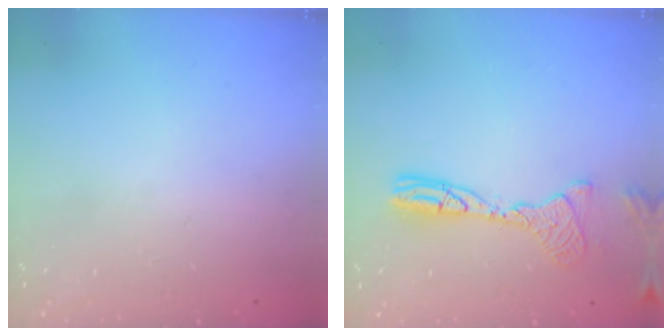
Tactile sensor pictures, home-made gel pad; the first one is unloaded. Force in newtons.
{"total": 11.9, "press": 11.6, "slide": 2.5}